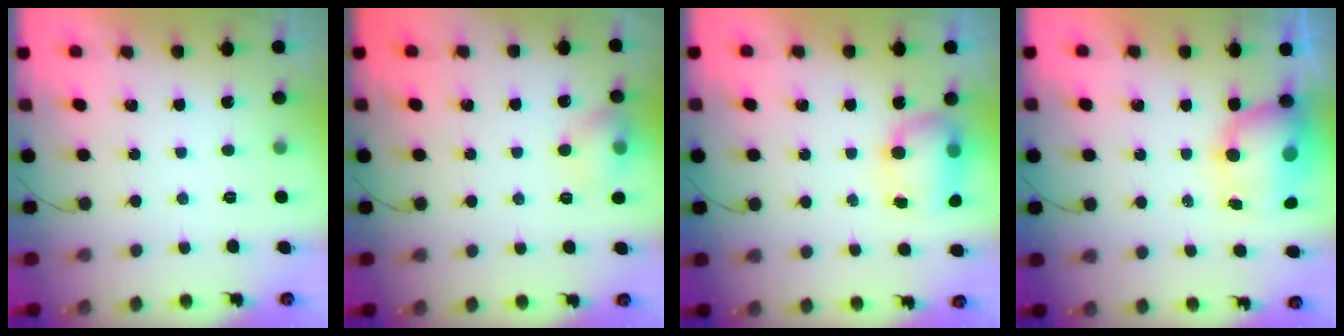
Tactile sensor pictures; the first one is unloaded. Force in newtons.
{"total": 7.5, "press": 7.5, "slide": 0.9}
{"total": 7.6, "press": 7.5, "slide": 0.9}
{"total": 9.5, "press": 9.2, "slide": 2.6}